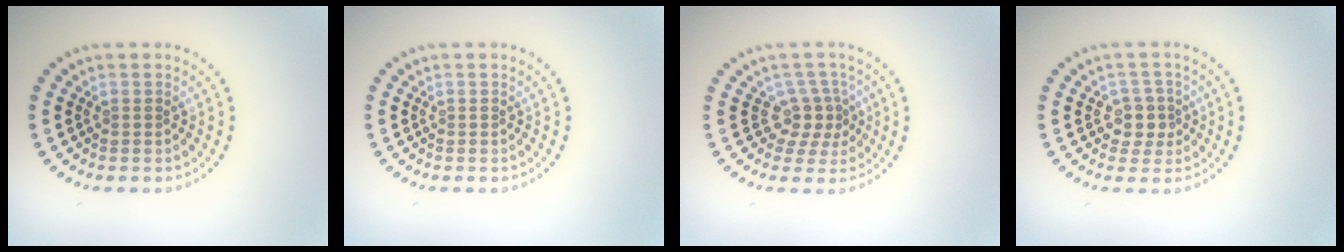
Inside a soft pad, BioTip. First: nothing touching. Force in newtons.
{"total": 0.0}
{"total": 2.6, "press": 1.9, "slide": 1.8}
{"total": 2.3, "press": 2.0, "slide": 1.1}